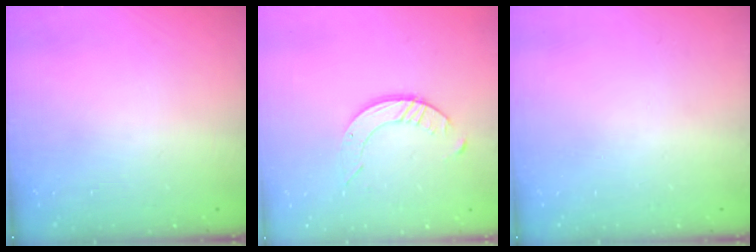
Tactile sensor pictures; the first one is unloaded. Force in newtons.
{"total": 4.4, "press": 4.3, "slide": 0.5}
{"total": 0.0}